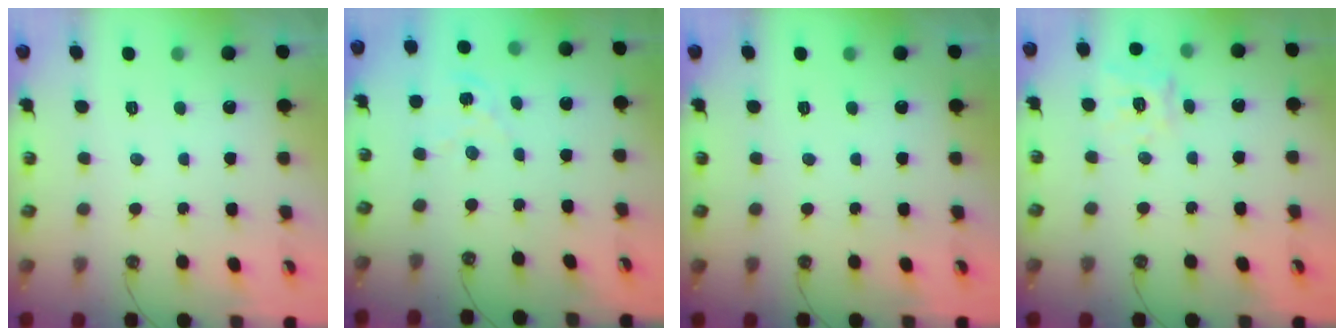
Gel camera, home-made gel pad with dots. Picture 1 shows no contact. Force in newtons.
{"total": 1.6, "press": 1.6, "slide": 0.2}
{"total": 0.0}
{"total": 12.5, "press": 12.4, "slide": 1.5}